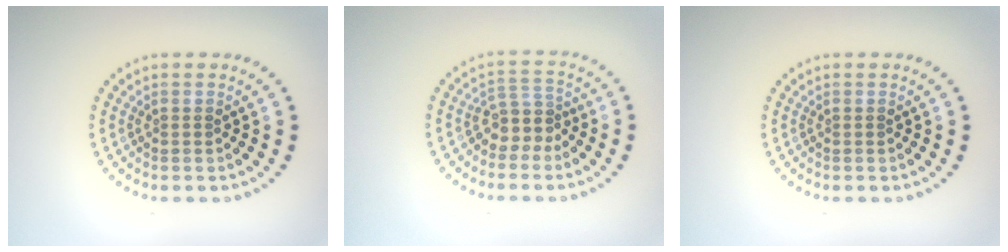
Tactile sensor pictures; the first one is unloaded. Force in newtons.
{"total": 2.6, "press": 2.0, "slide": 1.7}
{"total": 0.0}